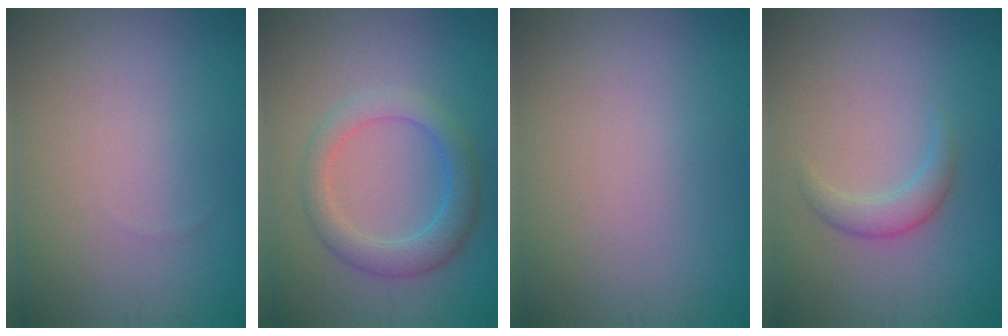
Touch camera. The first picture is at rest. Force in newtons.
{"total": 3.9, "press": 3.9, "slide": 0.1}
{"total": 0.0}
{"total": 2.1, "press": 2.1, "slide": 0.1}